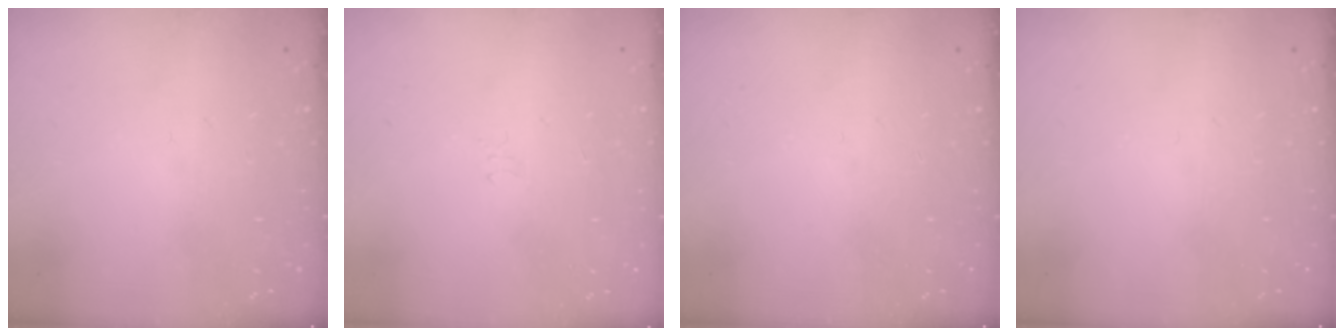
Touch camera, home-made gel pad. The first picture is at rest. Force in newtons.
{"total": 2.1, "press": 2.0, "slide": 0.6}
{"total": 0.0}
{"total": 0.0}